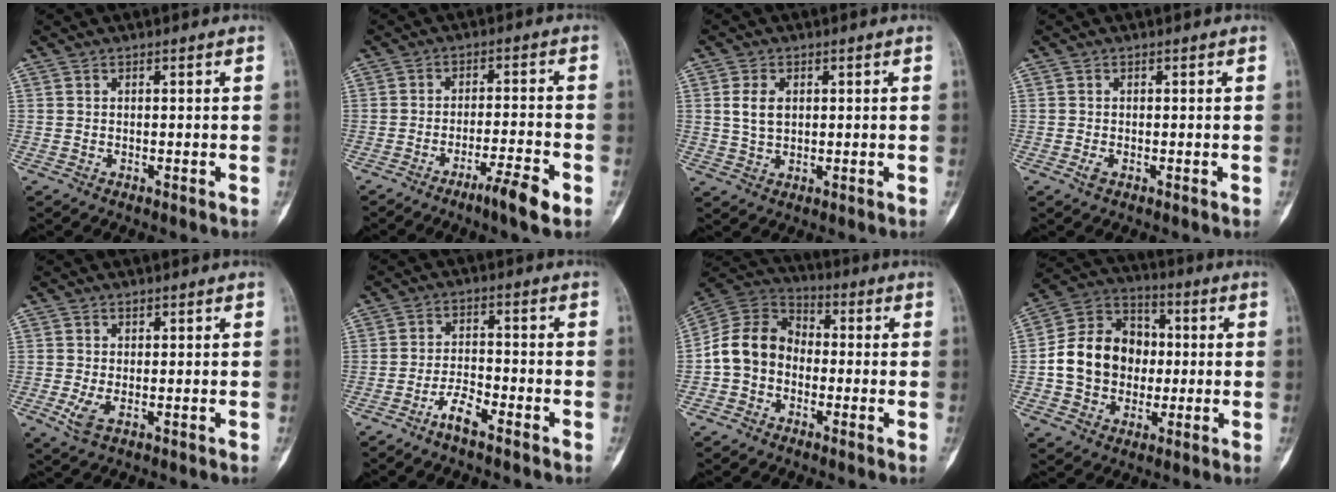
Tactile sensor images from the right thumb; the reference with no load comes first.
{"total": 6.8, "force": [-4.1, 0.4, 5.4], "torque": [-0.096, 0.020, -0.070]}
{"total": 4.4, "force": [1.0, 2.9, 3.2], "torque": [-0.055, -0.003, 0.022]}
{"total": 1.3, "force": [-0.6, 0.7, 0.9], "torque": [-0.019, -0.001, -0.014]}
{"total": 3.2, "force": [-0.3, 1.7, 2.7], "torque": [-0.064, -0.006, -0.002]}
{"total": 4.8, "force": [-3.5, 1.2, 3.1], "torque": [-0.059, 0.023, -0.068]}
{"total": 11.0, "force": [-1.9, 8.9, 6.2], "torque": [-0.101, 0.036, -0.052]}
{"total": 15.7, "force": [-0.6, 12.8, 9.0], "torque": [-0.121, 0.032, -0.014]}